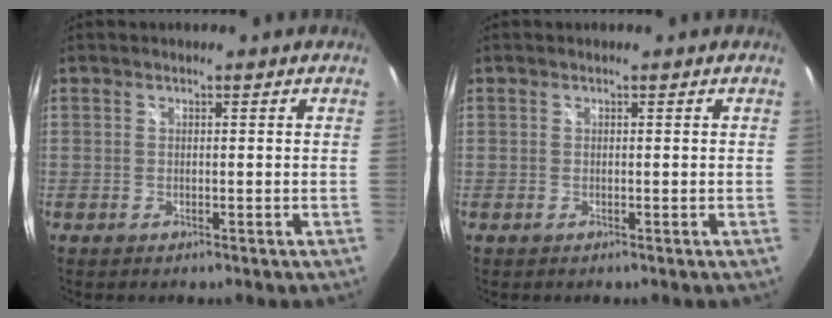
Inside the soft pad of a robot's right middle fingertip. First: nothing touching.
{"total": 0.0}